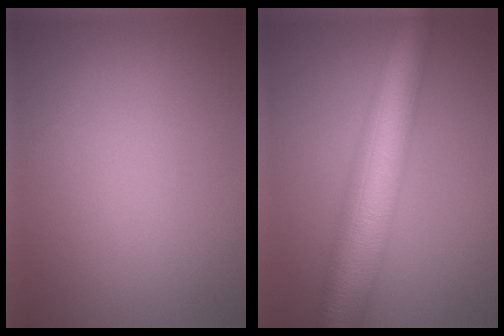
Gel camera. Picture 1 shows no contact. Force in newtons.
{"total": 10.2, "press": 10.2, "slide": 0.3}